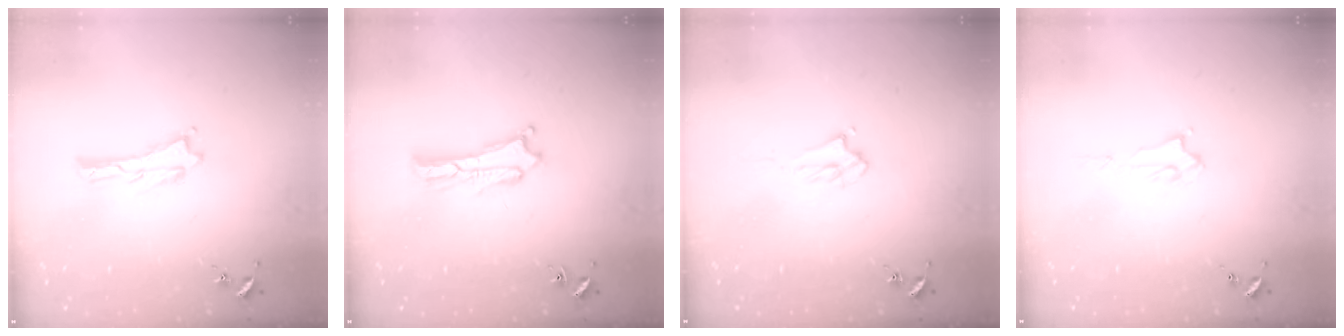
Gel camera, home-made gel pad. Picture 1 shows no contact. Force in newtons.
{"total": 1.8, "press": 1.8, "slide": 0.3}
{"total": 2.2, "press": 2.2, "slide": 0.4}
{"total": 2.2, "press": 2.2, "slide": 0.4}